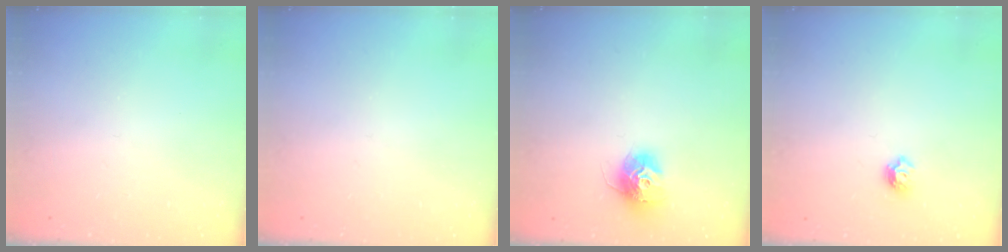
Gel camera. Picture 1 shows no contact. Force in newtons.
{"total": 0.0}
{"total": 11.8, "press": 11.8, "slide": 0.9}
{"total": 5.5, "press": 5.5, "slide": 0.8}